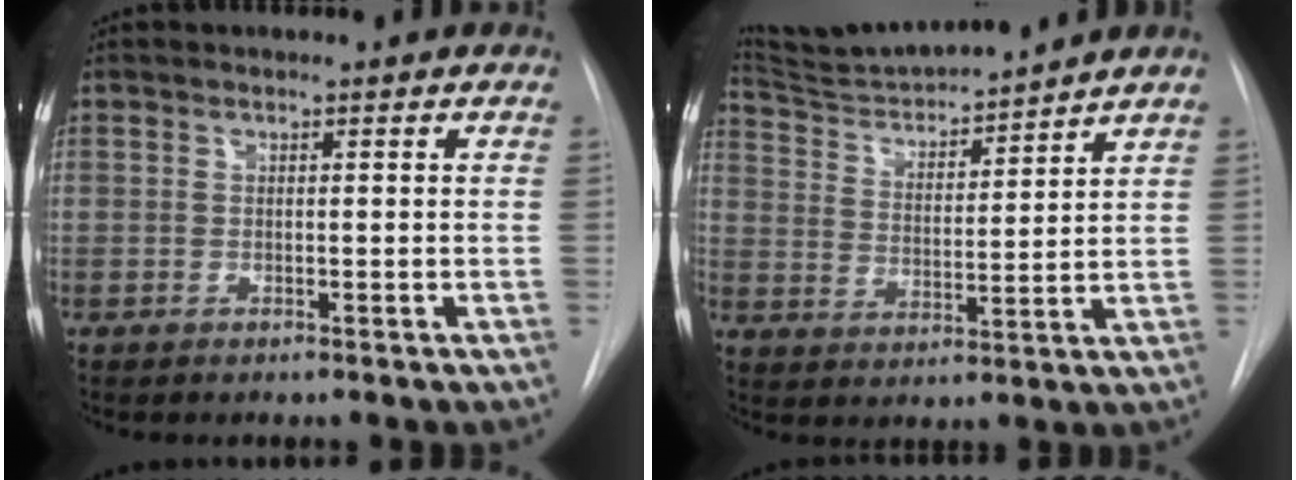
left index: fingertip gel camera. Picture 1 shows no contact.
{"total": 12.1, "force": [11.5, -0.7, 3.5], "torque": [-0.068, 0.005, 0.202]}